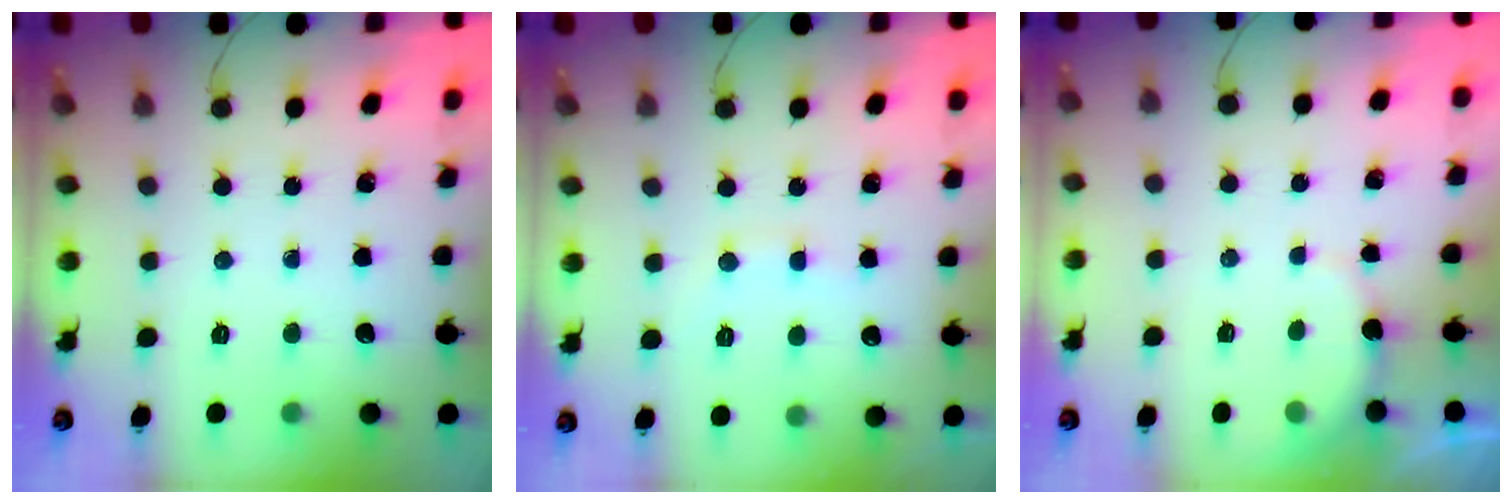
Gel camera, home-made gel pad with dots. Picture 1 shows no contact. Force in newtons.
{"total": 6.6, "press": 6.5, "slide": 1.2}
{"total": 2.3, "press": 2.2, "slide": 0.6}